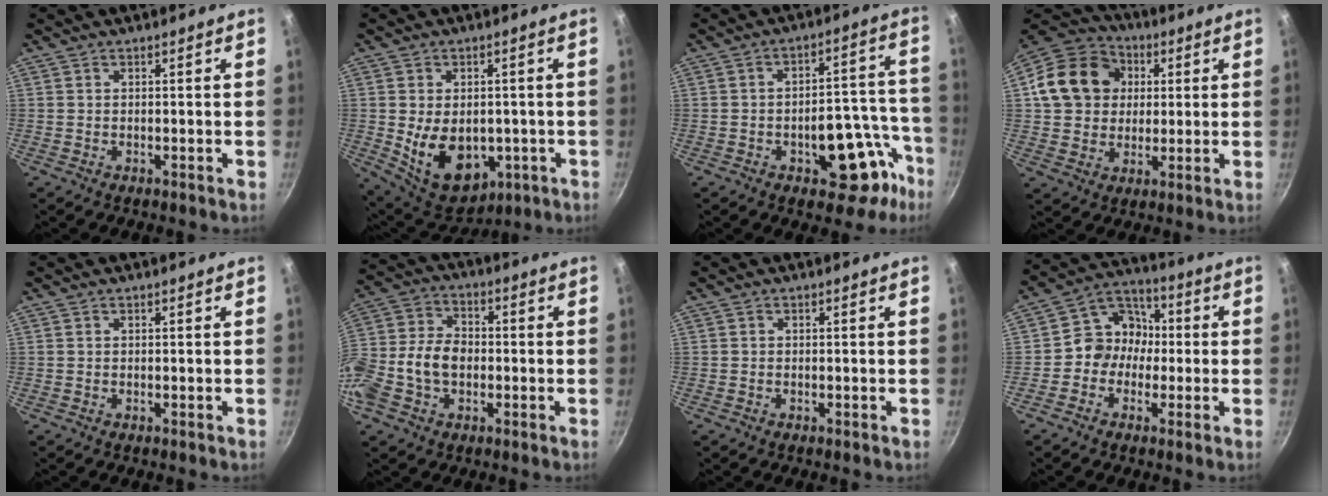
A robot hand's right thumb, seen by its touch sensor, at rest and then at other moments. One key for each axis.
{"total": 13.9, "fx": -2.0, "fy": 9.6, "fz": 9.9, "tx": -0.126, "ty": -0.010, "tz": -0.003}
{"total": 16.0, "fx": -7.2, "fy": 8.8, "fz": 11.3, "tx": -0.062, "ty": 0.062, "tz": -0.088}
{"total": 16.7, "fx": 3.2, "fy": 14.1, "fz": 8.4, "tx": -0.134, "ty": 0.024, "tz": 0.046}
{"total": 0.0}
{"total": 13.6, "fx": -2.8, "fy": 9.5, "fz": 9.4, "tx": -0.177, "ty": 0.037, "tz": -0.061}
{"total": 0.0}
{"total": 8.9, "fx": -1.1, "fy": 8.0, "fz": 3.8, "tx": -0.017, "ty": 0.035, "tz": -0.040}